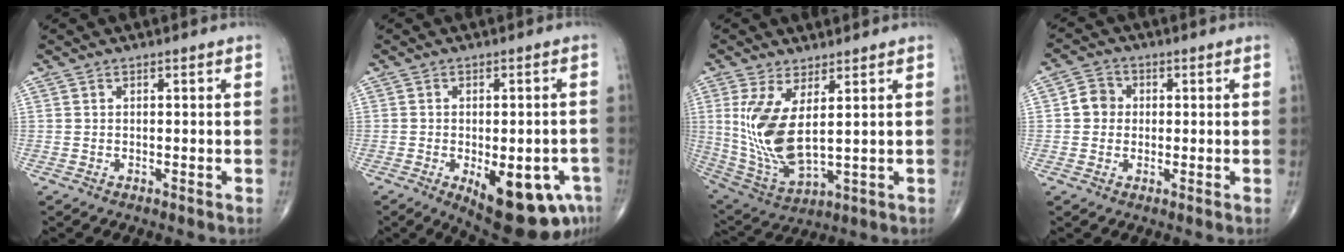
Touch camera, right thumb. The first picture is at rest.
{"total": 16.2, "force": [-6.6, 6.9, 13.0], "torque": [-0.133, 0.001, -0.073]}
{"total": 13.1, "force": [2.6, 5.2, 11.7], "torque": [-0.250, -0.030, 0.071]}
{"total": 4.2, "force": [0.2, 3.9, 1.7], "torque": [-0.010, 0.008, -0.004]}